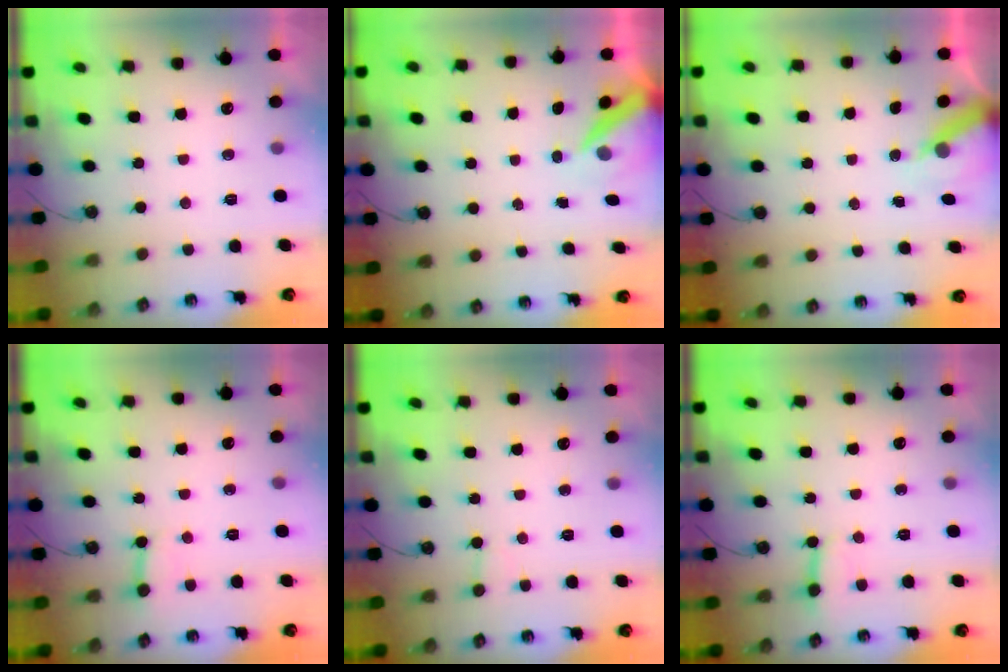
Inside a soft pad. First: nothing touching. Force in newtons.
{"total": 6.9, "press": 6.9, "slide": 0.9}
{"total": 6.7, "press": 6.7, "slide": 0.5}
{"total": 3.9, "press": 3.9, "slide": 0.3}
{"total": 2.8, "press": 2.8, "slide": 0.2}
{"total": 2.9, "press": 2.8, "slide": 0.5}